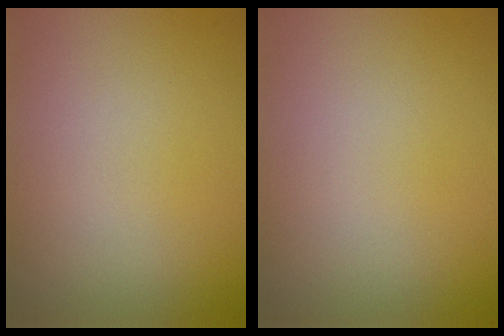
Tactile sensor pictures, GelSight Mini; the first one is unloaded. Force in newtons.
{"total": 0.0}